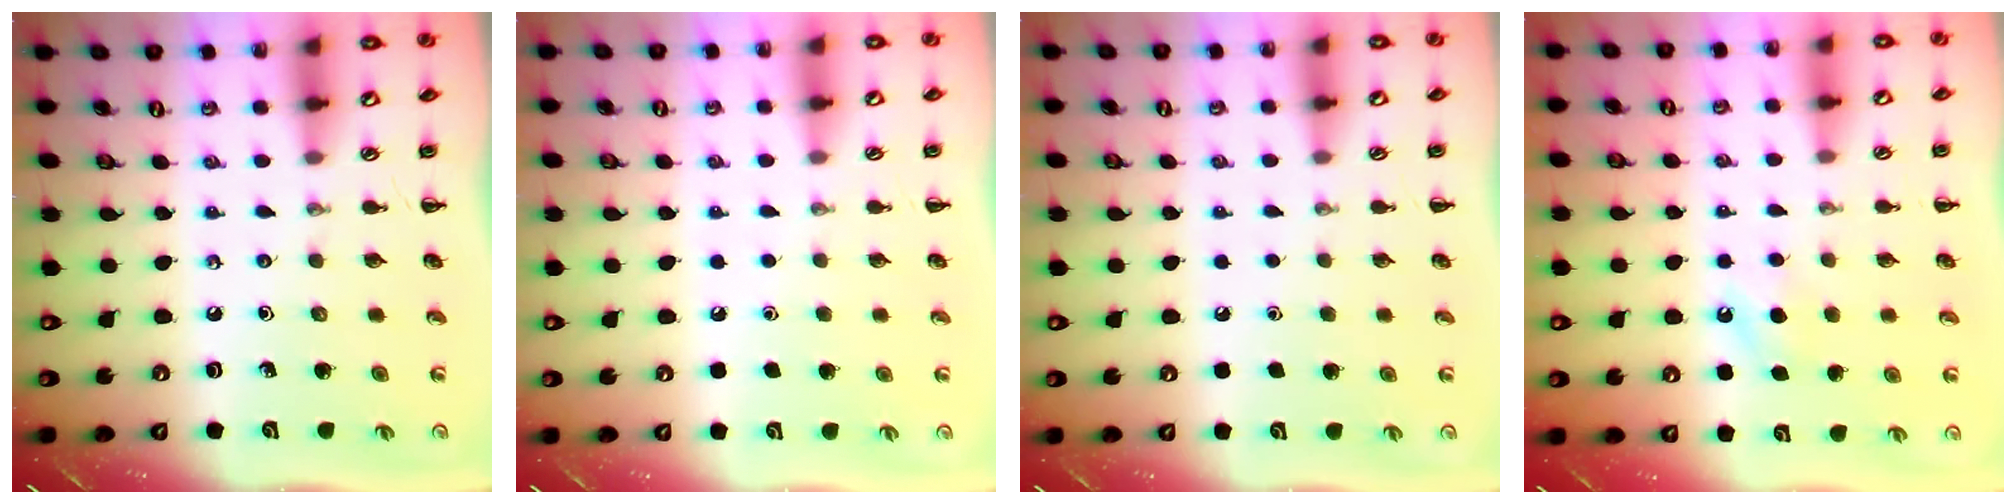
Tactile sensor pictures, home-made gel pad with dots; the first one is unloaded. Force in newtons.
{"total": 1.6, "press": 1.6, "slide": 0.1}
{"total": 1.8, "press": 1.7, "slide": 0.1}
{"total": 5.6, "press": 5.4, "slide": 1.6}